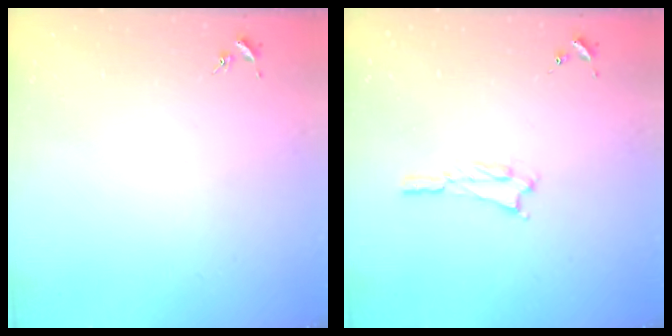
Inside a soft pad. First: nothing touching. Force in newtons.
{"total": 1.1, "press": 1.1, "slide": 0.2}